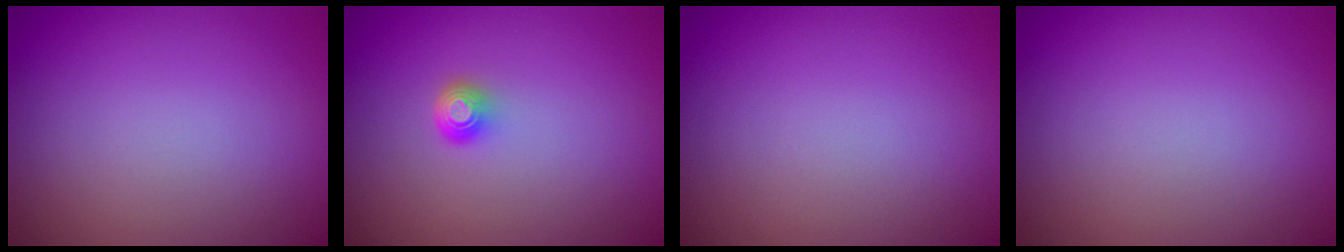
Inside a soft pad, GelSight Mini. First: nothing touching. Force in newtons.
{"total": 1.5, "press": 1.1, "slide": 1.1}
{"total": 0.0}
{"total": 0.0}